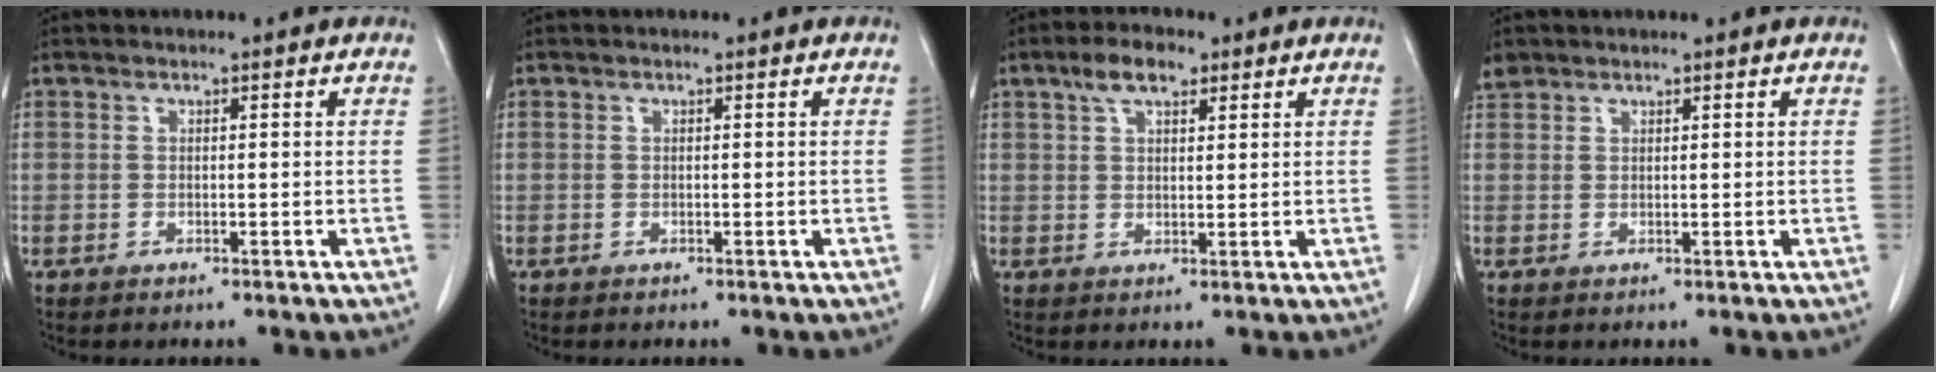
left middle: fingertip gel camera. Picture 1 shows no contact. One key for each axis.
{"total": 0.0}
{"total": 4.9, "fx": 3.0, "fy": 1.9, "fz": 3.3, "tx": -0.067, "ty": 0.014, "tz": 0.056}
{"total": 1.6, "fx": 1.4, "fy": 0.7, "fz": -0.1, "tx": -0.001, "ty": 0.010, "tz": 0.027}